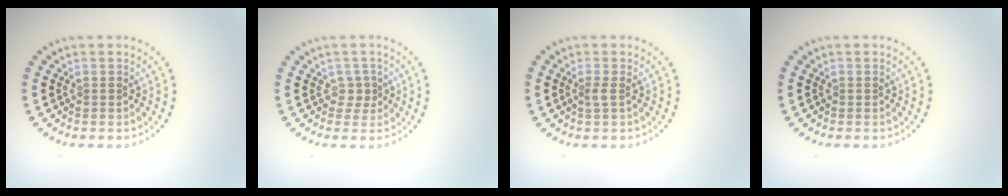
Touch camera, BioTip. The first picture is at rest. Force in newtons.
{"total": 1.2, "press": 0.9, "slide": 0.7}
{"total": 1.0, "press": 0.7, "slide": 0.7}
{"total": 0.0}